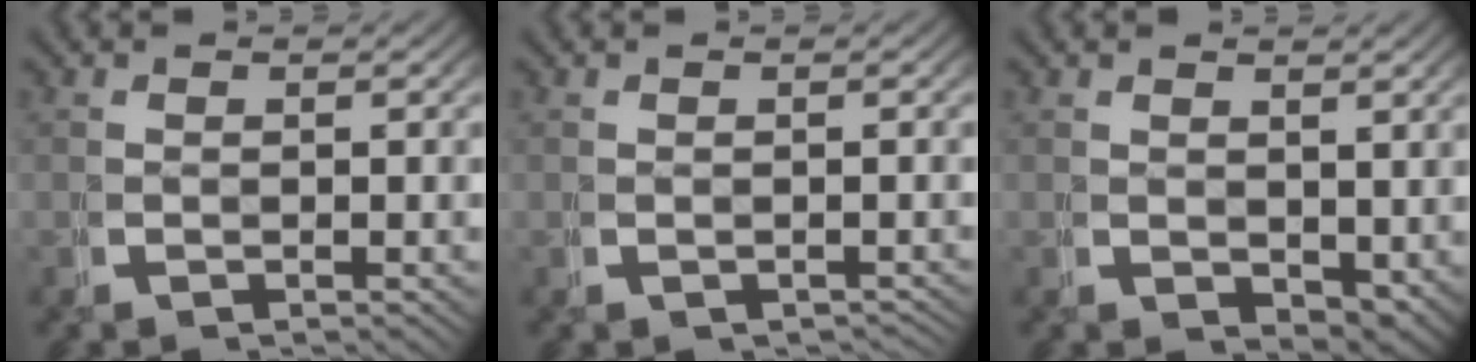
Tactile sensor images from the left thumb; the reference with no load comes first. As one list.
[{"total": 1.2, "force": [-1.1, 0.5, 0.2], "torque": [-0.004, -0.001, -0.010]}, {"total": 1.9, "force": [0.8, 1.3, 1.1], "torque": [-0.003, -0.009, 0.023]}]